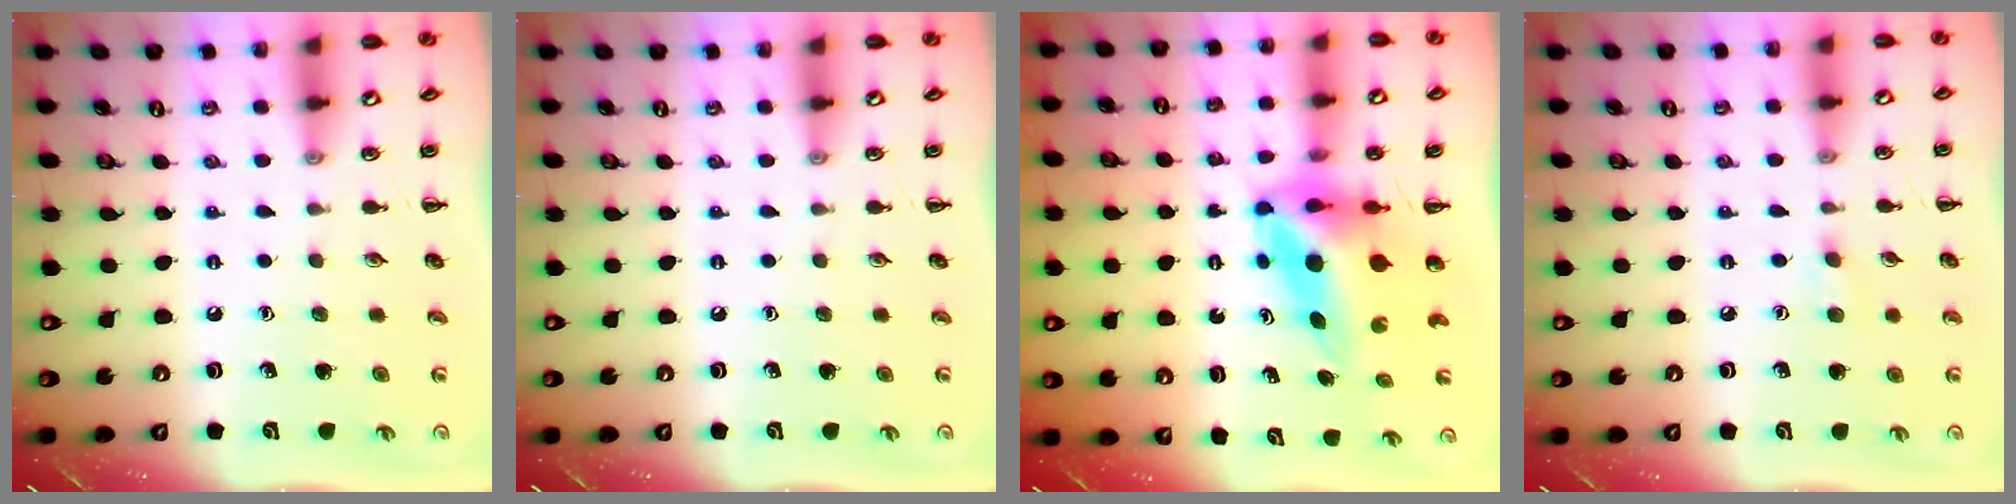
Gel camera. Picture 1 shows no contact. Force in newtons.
{"total": 0.0}
{"total": 7.5, "press": 7.3, "slide": 1.7}
{"total": 4.7, "press": 4.3, "slide": 1.7}